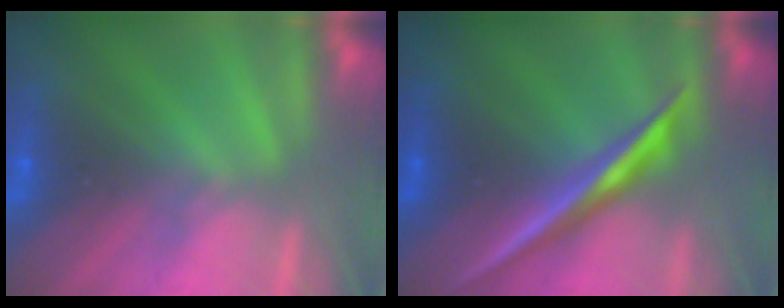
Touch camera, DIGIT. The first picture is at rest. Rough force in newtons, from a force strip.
{"total": 2.3}